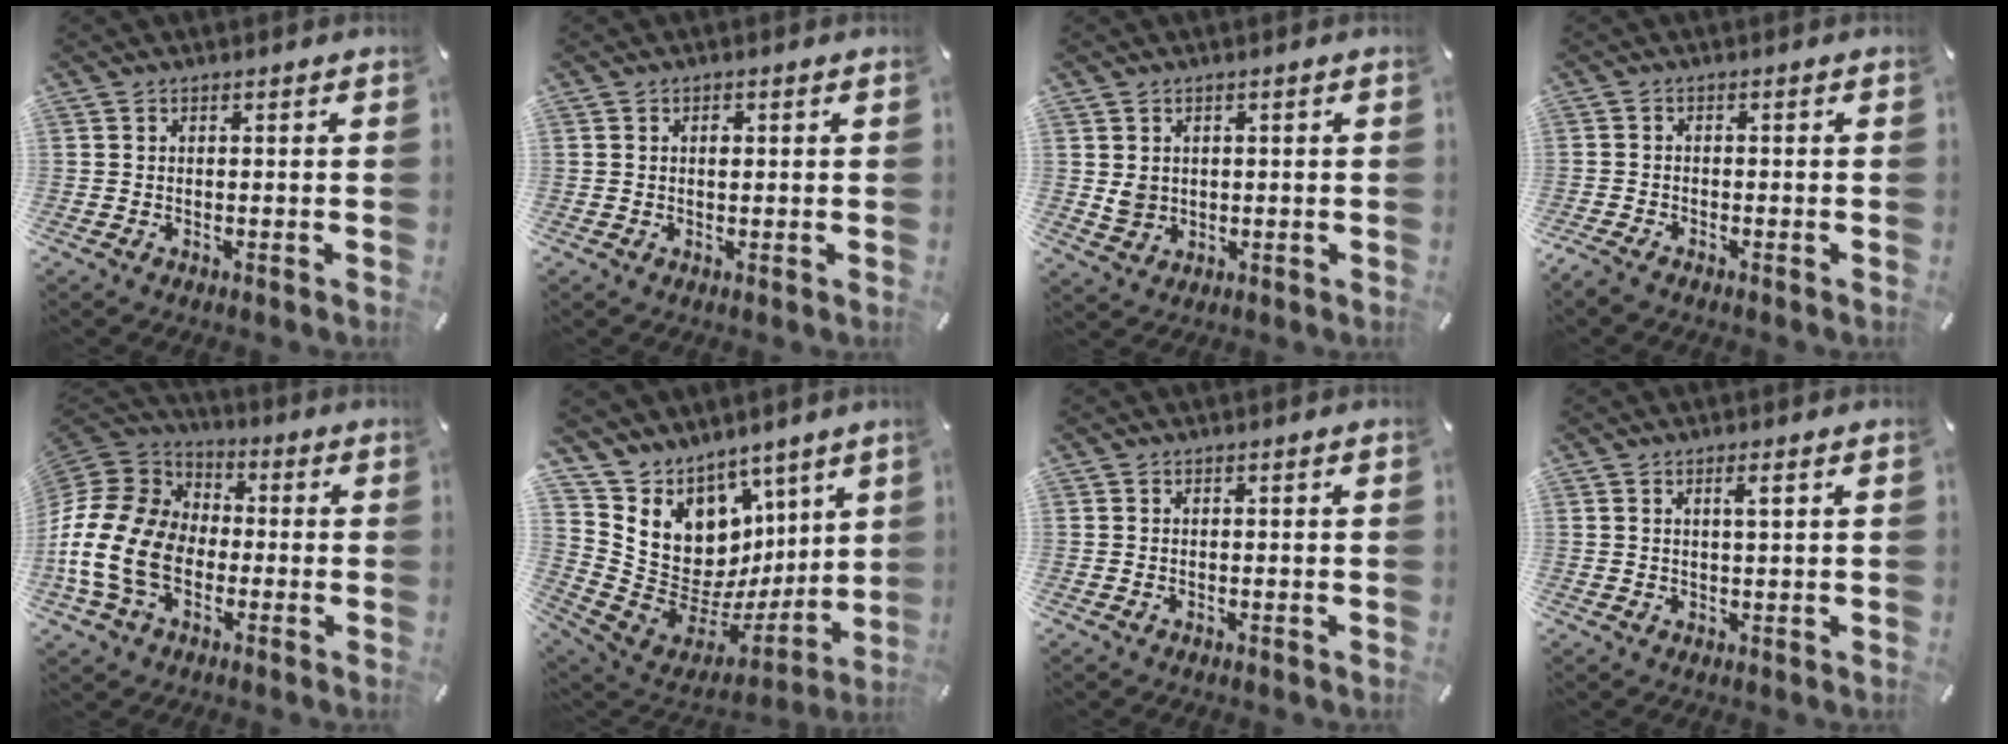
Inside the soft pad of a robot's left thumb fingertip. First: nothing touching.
{"total": 1.4, "force": [0.2, 0.9, 1.1], "torque": [-0.016, 0.000, 0.001]}
{"total": 3.5, "force": [0.4, 3.3, 1.0], "torque": [-0.013, 0.001, 0.007]}
{"total": 1.9, "force": [-1.6, 0.5, 0.9], "torque": [-0.029, 0.000, -0.036]}
{"total": 17.7, "force": [-5.4, 13.4, 10.3], "torque": [-0.231, 0.036, -0.098]}
{"total": 10.7, "force": [4.6, 9.6, 0.9], "torque": [-0.011, -0.106, 0.107]}
{"total": 0.7, "force": [-0.3, 0.3, 0.5], "torque": [-0.010, -0.001, -0.005]}
{"total": 2.4, "force": [0.9, 0.5, 2.1], "torque": [-0.044, 0.004, 0.014]}